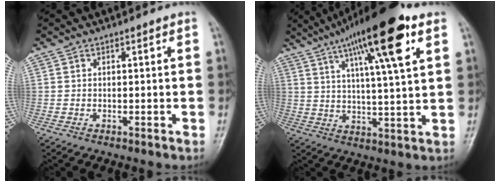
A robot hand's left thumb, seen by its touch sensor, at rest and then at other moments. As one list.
[{"total": 18.7, "force": [9.3, 3.5, 15.8], "torque": [-0.244, -0.011, 0.148]}]